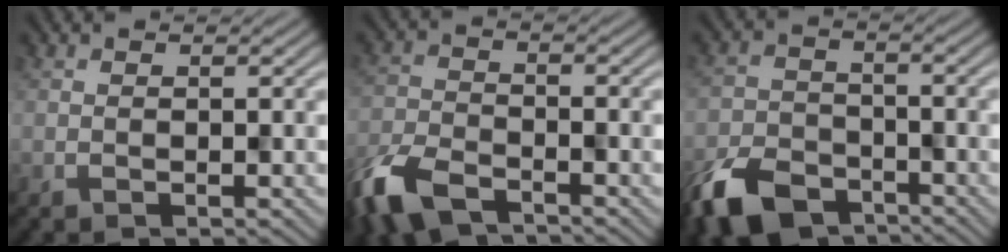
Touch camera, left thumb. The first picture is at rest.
{"total": 8.1, "force": [-7.2, 2.4, 2.8], "torque": [-0.071, -0.019, -0.121]}
{"total": 8.5, "force": [-7.5, 3.3, 2.1], "torque": [-0.047, -0.016, -0.120]}